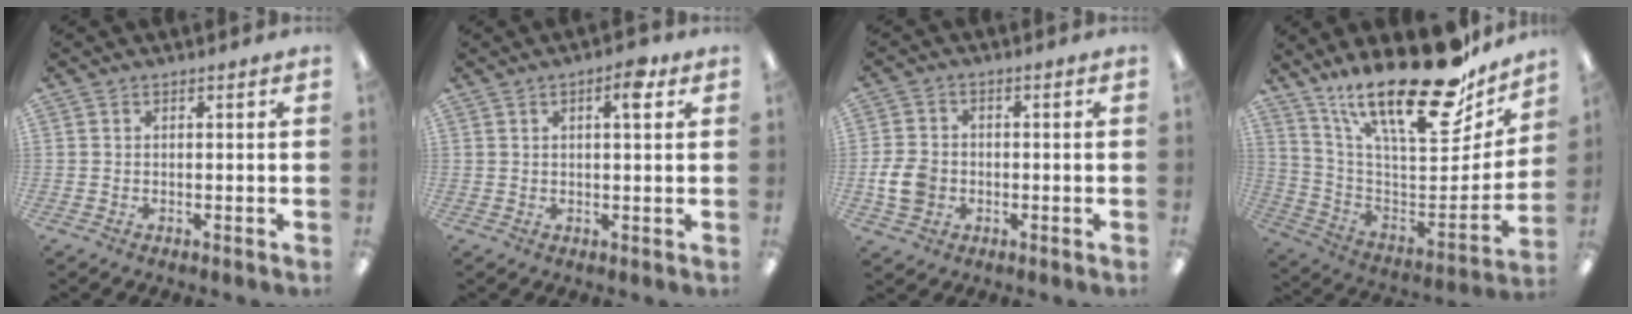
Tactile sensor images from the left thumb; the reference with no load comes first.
{"total": 4.5, "force": [2.3, 1.4, 3.6], "torque": [-0.046, -0.006, 0.032]}
{"total": 7.1, "force": [-1.4, 5.7, 4.1], "torque": [-0.088, 0.005, -0.027]}
{"total": 26.8, "force": [19.0, 8.7, 16.8], "torque": [-0.244, -0.138, 0.315]}